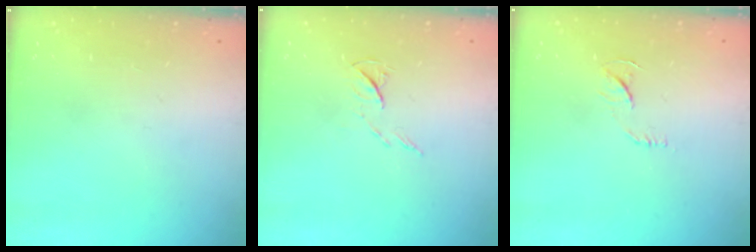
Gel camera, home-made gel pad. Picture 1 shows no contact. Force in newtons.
{"total": 5.0, "press": 5.0, "slide": 0.7}
{"total": 6.1, "press": 6.1, "slide": 0.3}